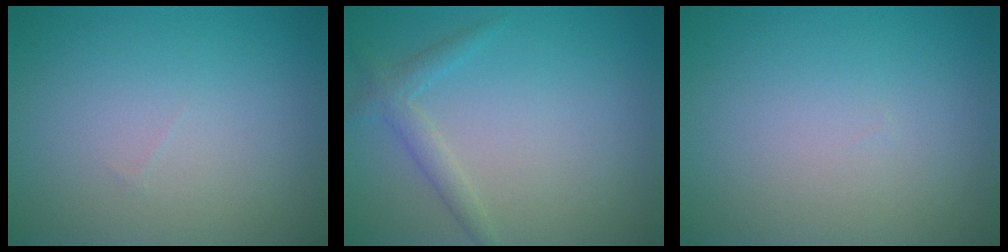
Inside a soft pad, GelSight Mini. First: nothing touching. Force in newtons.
{"total": 1.9, "press": 1.9, "slide": 0.2}
{"total": 0.0}